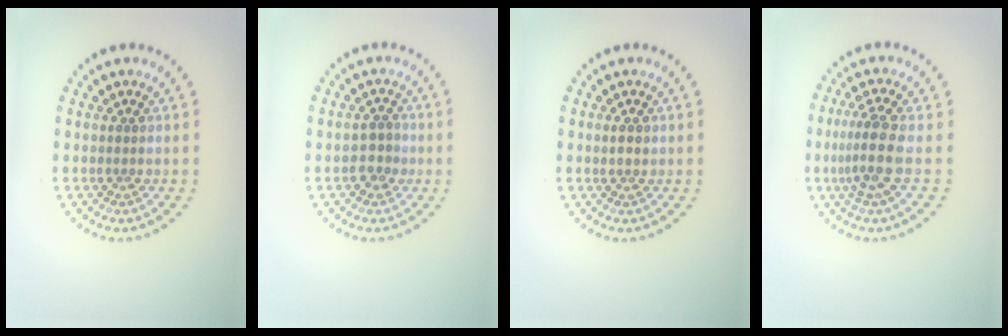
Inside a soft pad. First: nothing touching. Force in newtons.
{"total": 2.1, "press": 2.1, "slide": 0.5}
{"total": 1.0, "press": 0.9, "slide": 0.5}
{"total": 3.6, "press": 3.0, "slide": 2.0}